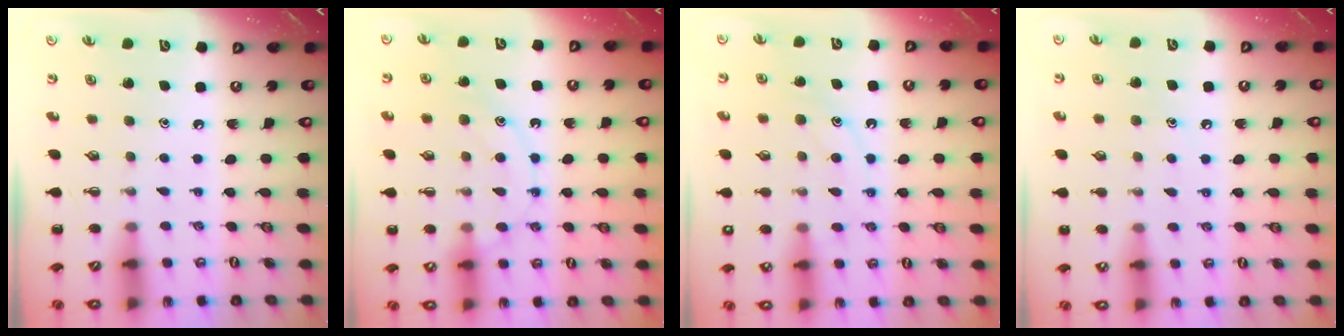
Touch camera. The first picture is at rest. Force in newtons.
{"total": 11.9, "press": 11.9, "slide": 0.6}
{"total": 11.1, "press": 11.1, "slide": 1.0}
{"total": 7.6, "press": 7.4, "slide": 1.7}